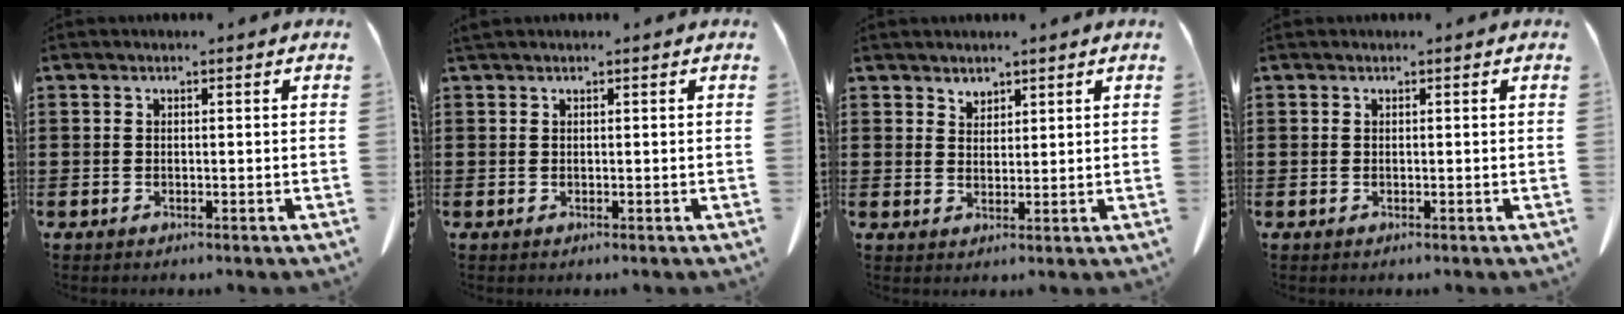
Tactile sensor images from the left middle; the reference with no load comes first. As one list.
[{"total": 0.6, "force": [0.5, 0.1, 0.2], "torque": [-0.007, -0.001, 0.011]}, {"total": 2.2, "force": [2.0, 0.7, 0.0], "torque": [-0.004, 0.000, 0.041]}, {"total": 0.0}]